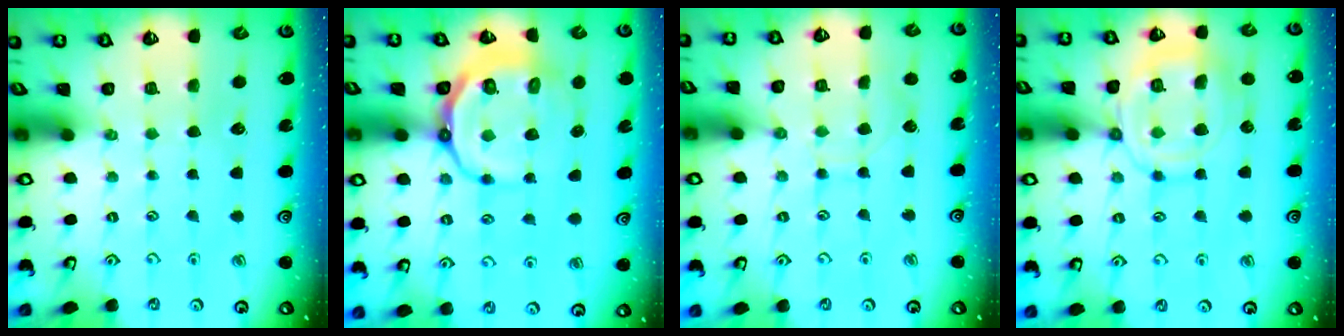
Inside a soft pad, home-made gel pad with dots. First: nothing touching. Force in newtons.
{"total": 11.7, "press": 11.4, "slide": 2.8}
{"total": 5.3, "press": 5.3, "slide": 0.4}
{"total": 13.9, "press": 13.9, "slide": 1.2}